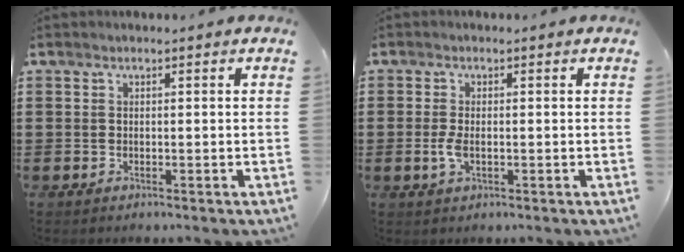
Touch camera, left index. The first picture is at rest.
{"total": 2.5, "force": [-0.4, 1.0, 2.3], "torque": [-0.064, -0.010, -0.013]}